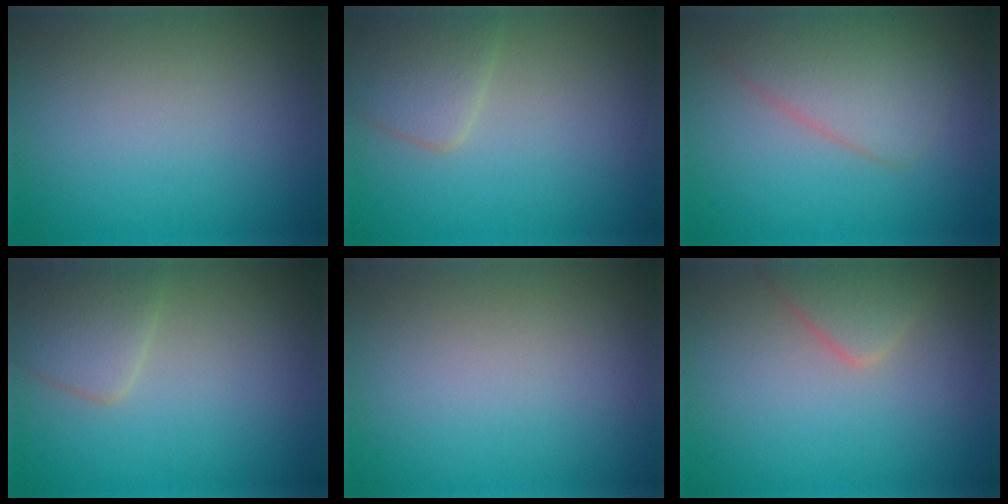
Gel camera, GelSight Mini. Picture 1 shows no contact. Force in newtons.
{"total": 2.9, "press": 2.9, "slide": 0.1}
{"total": 3.9, "press": 3.9, "slide": 0.2}
{"total": 2.9, "press": 2.9, "slide": 0.1}
{"total": 0.0}
{"total": 2.4, "press": 2.4, "slide": 0.1}